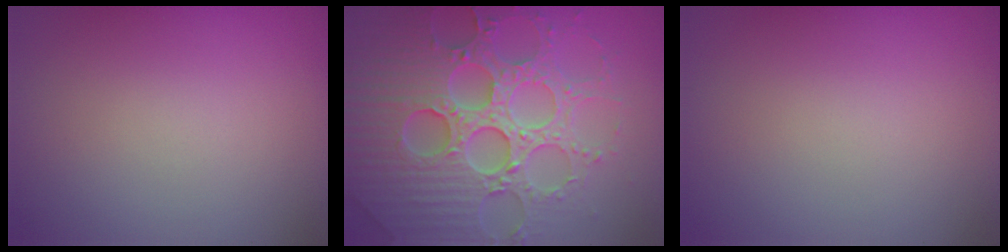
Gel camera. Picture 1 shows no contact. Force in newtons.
{"total": 8.0, "press": 7.8, "slide": 1.7}
{"total": 0.0}